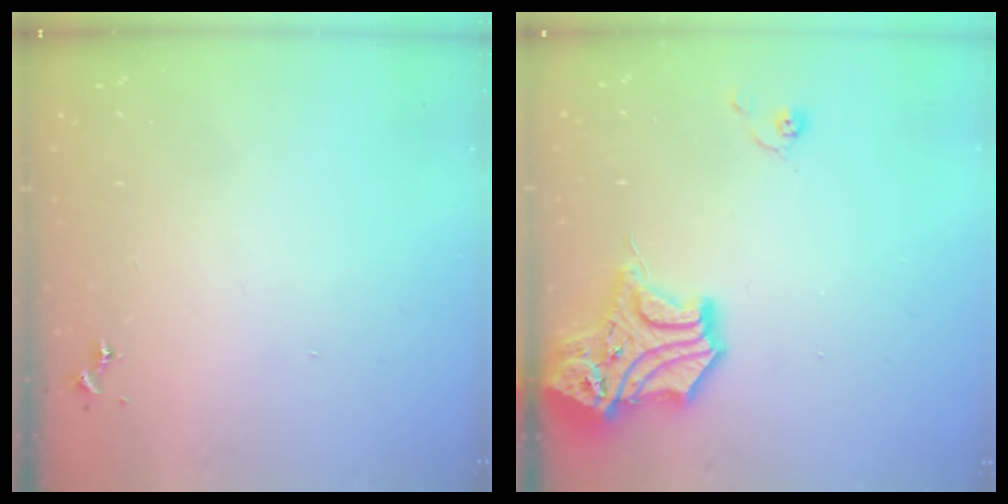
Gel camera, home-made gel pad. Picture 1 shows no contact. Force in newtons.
{"total": 15.8, "press": 15.6, "slide": 2.4}